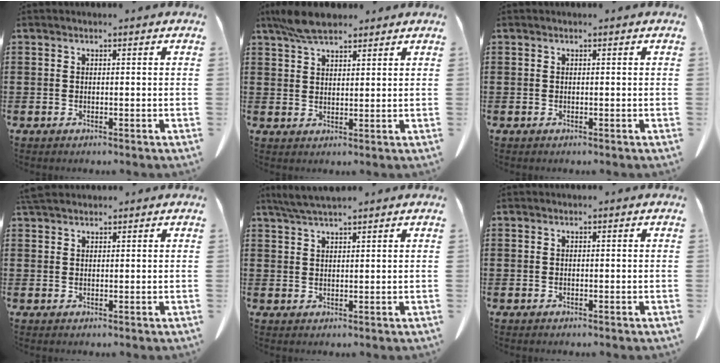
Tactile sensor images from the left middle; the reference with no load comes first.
{"total": 6.0, "force": [4.8, 1.8, 3.1], "torque": [-0.072, -0.002, 0.091]}
{"total": 0.0}
{"total": 2.3, "force": [2.0, 0.6, 0.8], "torque": [-0.022, 0.003, 0.040]}
{"total": 3.3, "force": [2.9, 0.2, 1.7], "torque": [-0.040, -0.001, 0.054]}
{"total": 0.0}